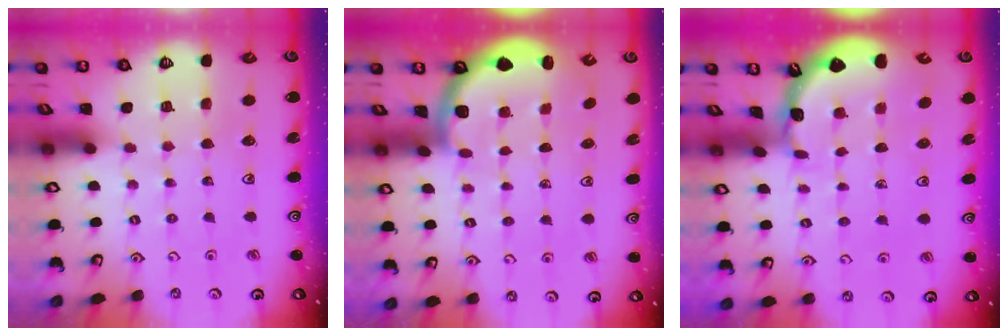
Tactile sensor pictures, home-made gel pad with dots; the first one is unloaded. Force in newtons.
{"total": 1.6, "press": 1.6, "slide": 0.1}
{"total": 1.6, "press": 1.5, "slide": 0.1}